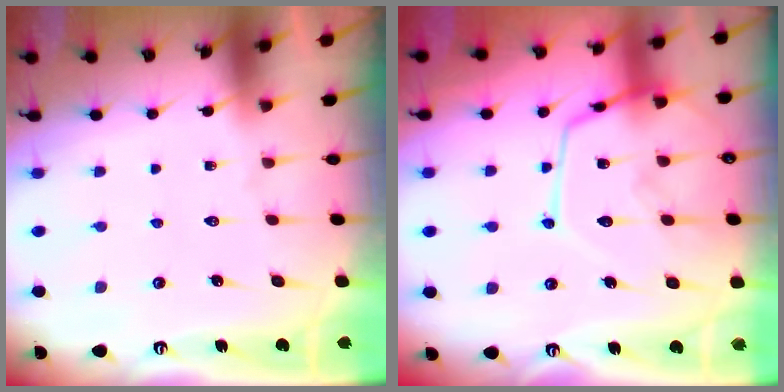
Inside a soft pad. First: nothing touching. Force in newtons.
{"total": 15.7, "press": 15.6, "slide": 1.3}